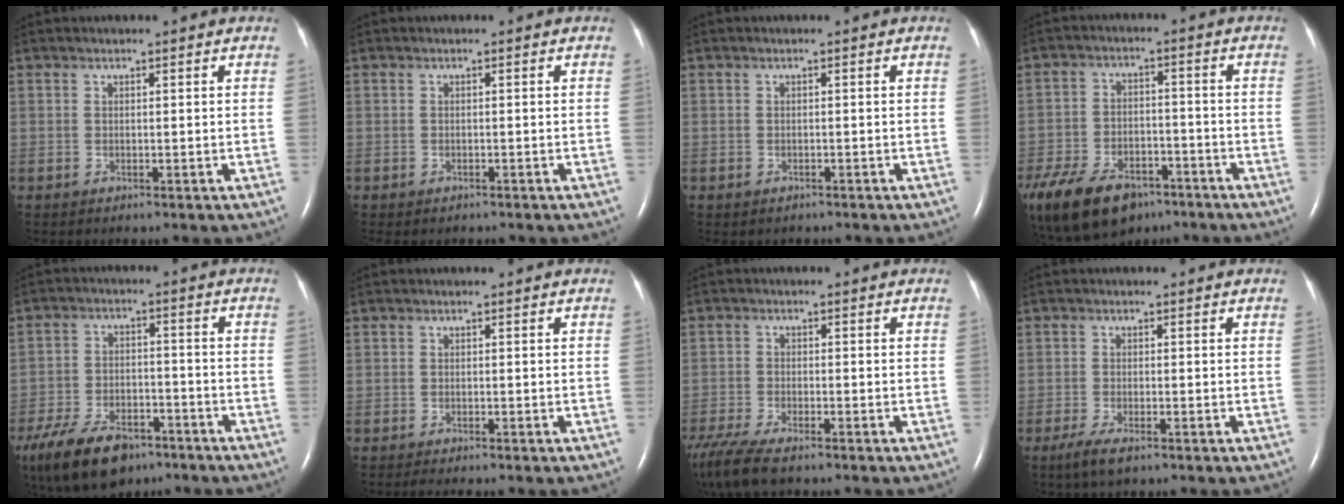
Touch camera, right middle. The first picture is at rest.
{"total": 2.0, "force": [-1.7, 0.9, 0.5], "torque": [-0.010, -0.002, -0.020]}
{"total": 1.1, "force": [-0.8, 0.6, 0.1], "torque": [-0.008, 0.001, -0.012]}
{"total": 19.6, "force": [-12.6, 10.9, 10.3], "torque": [-0.279, -0.027, -0.204]}
{"total": 13.0, "force": [-9.1, 6.0, 7.2], "torque": [-0.143, -0.013, -0.155]}
{"total": 1.6, "force": [-1.3, 0.0, 0.9], "torque": [-0.017, -0.005, -0.019]}
{"total": 9.9, "force": [-7.7, 2.1, 5.8], "torque": [-0.120, -0.024, -0.138]}
{"total": 3.4, "force": [-2.2, 0.7, 2.5], "torque": [-0.058, -0.008, -0.042]}